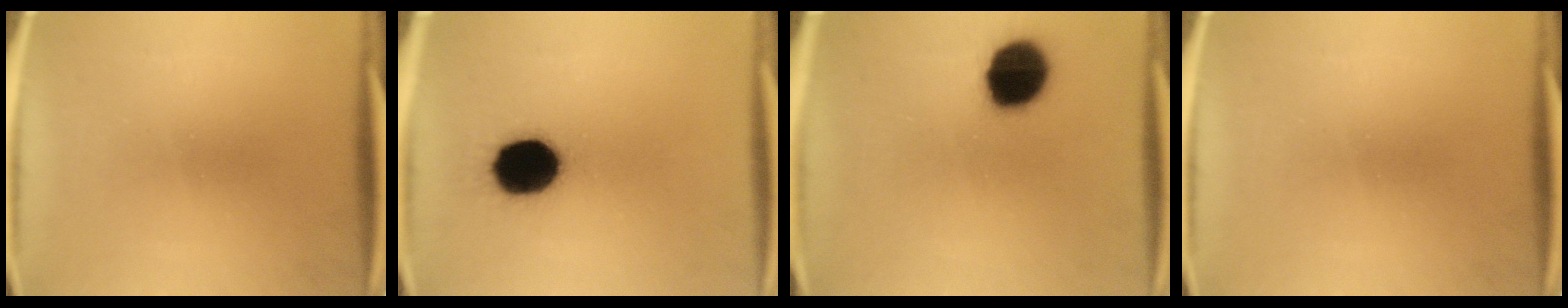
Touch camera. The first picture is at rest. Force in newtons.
{"total": 16.2}
{"total": 14.4}
{"total": 0.0}